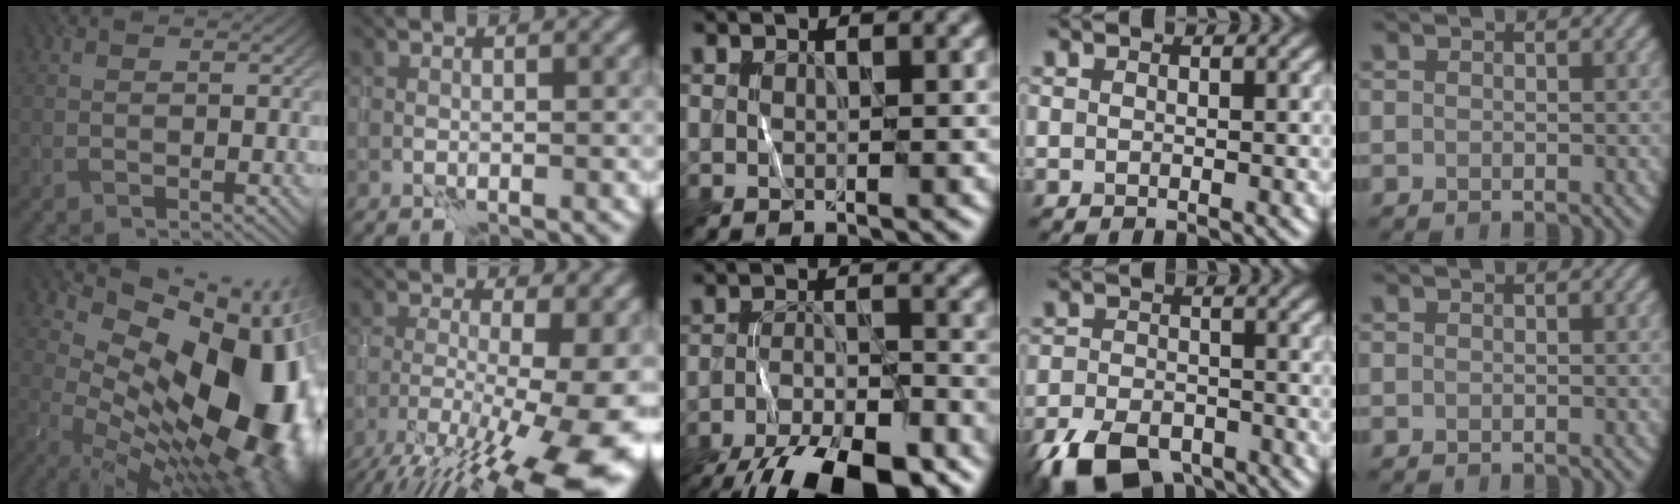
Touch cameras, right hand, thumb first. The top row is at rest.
{"thumb": {"total": 20.0, "force": [2.6, 11.7, 16.0], "torque": [-0.211, -0.018, 0.064]}, "index": {"total": 16.0, "force": [-7.6, 4.7, 13.3], "torque": [-0.211, -0.010, -0.114]}, "middle": {"total": 12.5, "force": [-9.4, 4.1, 7.1], "torque": [-0.131, -0.037, -0.141]}, "ring": {"total": 8.3, "force": [-5.9, 4.1, 4.0], "torque": [-0.081, -0.019, -0.103]}}